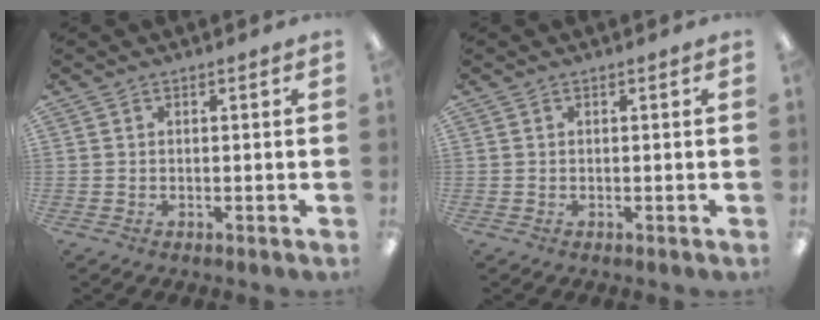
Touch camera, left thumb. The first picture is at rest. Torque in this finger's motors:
{"motor_torque": [0.00, 0.00, 0.01, -0.03, 0.00]}